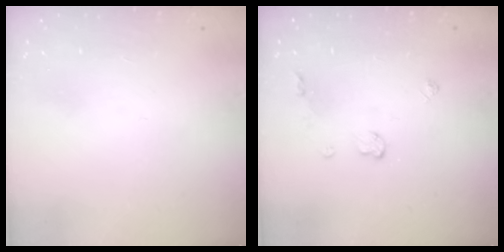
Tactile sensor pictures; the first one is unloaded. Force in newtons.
{"total": 4.9, "press": 4.8, "slide": 0.7}